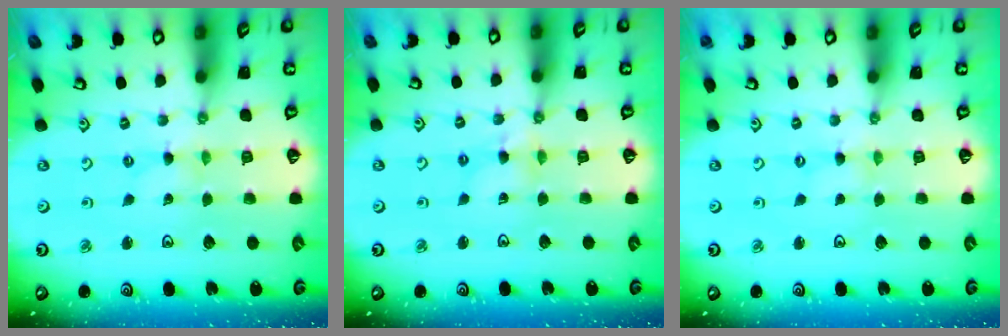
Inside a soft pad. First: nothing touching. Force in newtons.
{"total": 4.5, "press": 4.5, "slide": 0.3}
{"total": 0.0}